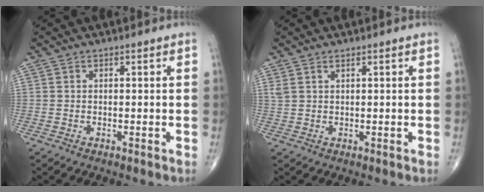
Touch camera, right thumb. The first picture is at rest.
{"total": 1.4, "force": [1.0, 0.5, 0.9], "torque": [-0.022, 0.004, 0.026]}